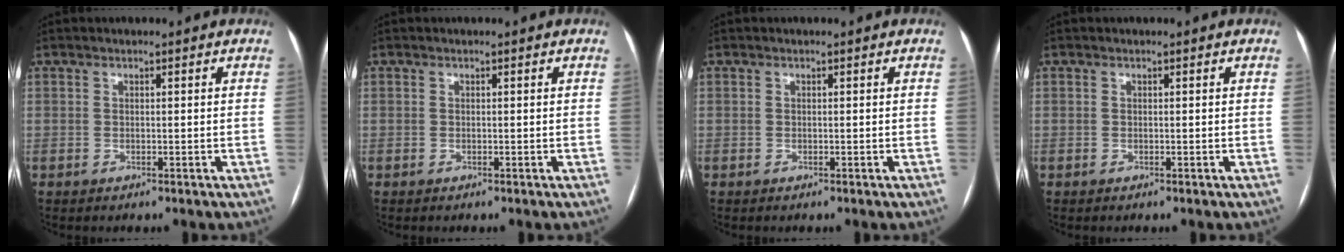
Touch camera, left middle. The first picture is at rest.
{"total": 0.0}
{"total": 0.0}
{"total": 0.0}